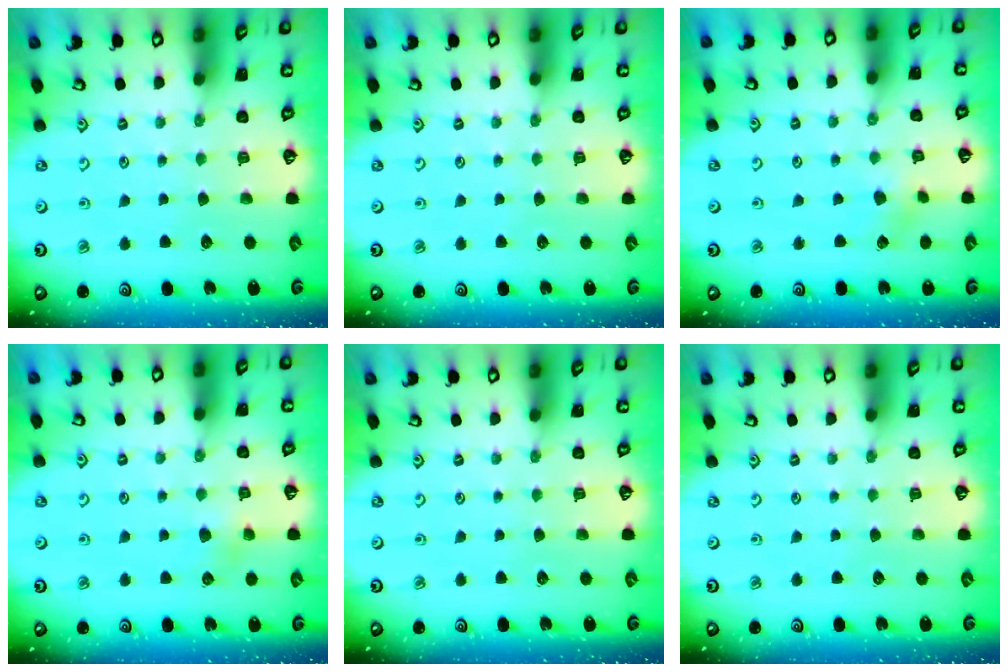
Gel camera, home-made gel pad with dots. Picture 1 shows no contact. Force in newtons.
{"total": 0.0}
{"total": 2.7, "press": 2.7, "slide": 0.4}
{"total": 3.9, "press": 3.9, "slide": 0.4}
{"total": 0.0}
{"total": 0.0}